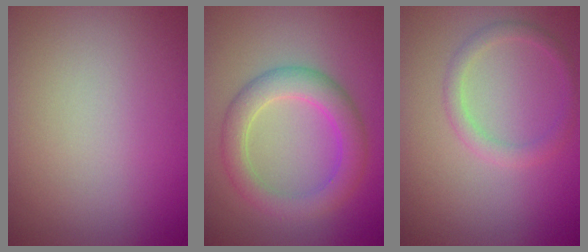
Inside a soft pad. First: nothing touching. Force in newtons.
{"total": 4.4, "press": 4.3, "slide": 0.2}
{"total": 1.9, "press": 1.8, "slide": 0.1}